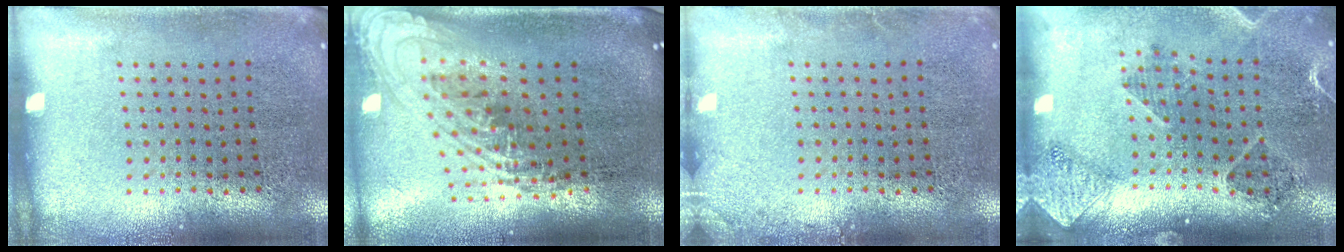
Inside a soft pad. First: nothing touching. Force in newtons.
{"total": 2.3, "press": 1.7, "slide": 1.6}
{"total": 1.2, "press": 1.2, "slide": 0.2}
{"total": 1.6, "press": 1.5, "slide": 0.4}